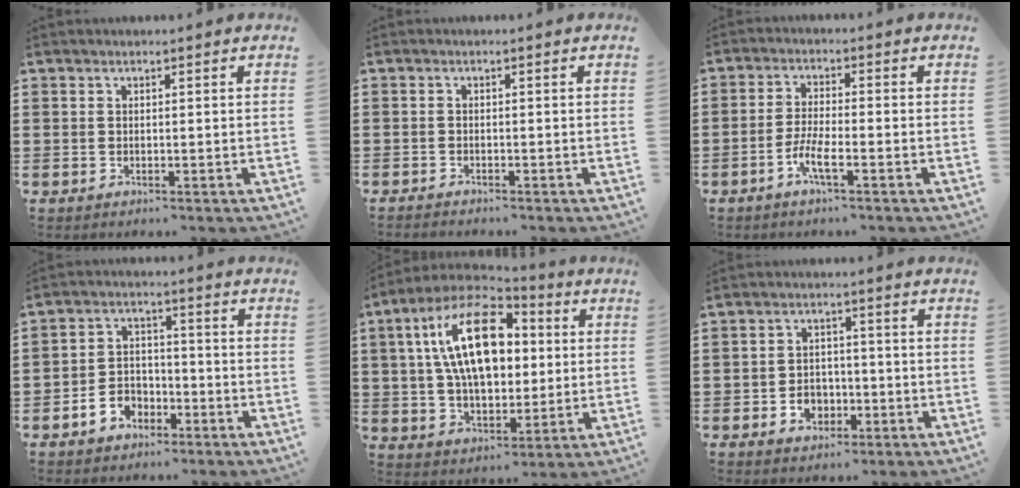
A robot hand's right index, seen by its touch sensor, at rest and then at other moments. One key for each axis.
{"total": 1.1, "fx": -1.1, "fy": 0.0, "fz": -0.1, "tx": 0.000, "ty": 0.000, "tz": -0.024}
{"total": 4.4, "fx": -2.4, "fy": 0.6, "fz": 3.6, "tx": -0.087, "ty": -0.009, "tz": -0.051}
{"total": 4.6, "fx": -2.9, "fy": 3.4, "fz": 1.2, "tx": -0.040, "ty": 0.011, "tz": -0.060}
{"total": 16.9, "fx": 3.6, "fy": 9.3, "fz": 13.6, "tx": -0.272, "ty": 0.011, "tz": 0.057}
{"total": 4.0, "fx": -1.5, "fy": 3.2, "fz": 1.8, "tx": -0.030, "ty": 0.003, "tz": -0.031}